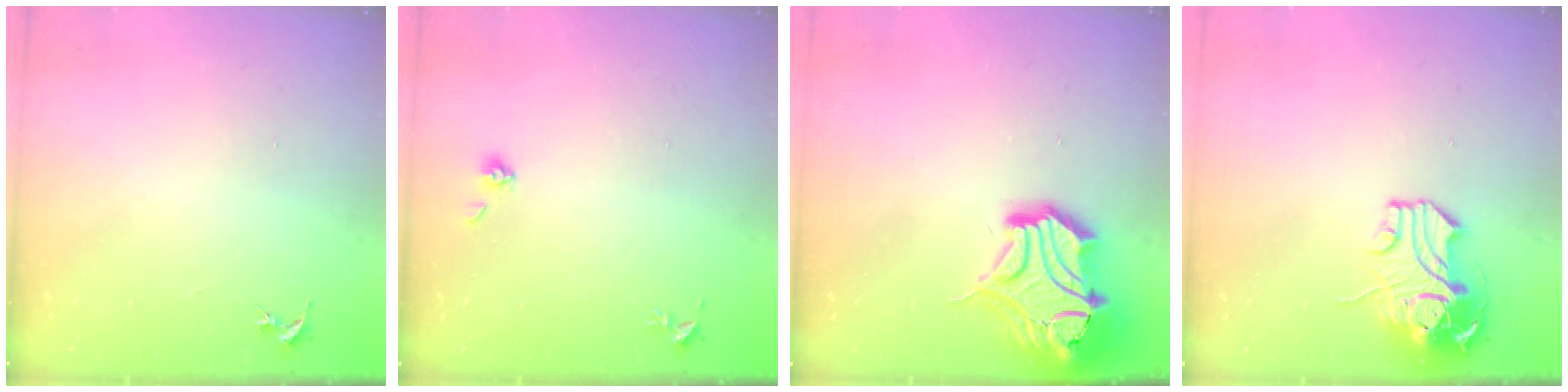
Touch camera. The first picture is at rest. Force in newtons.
{"total": 3.7, "press": 3.5, "slide": 1.4}
{"total": 19.2, "press": 18.9, "slide": 3.2}
{"total": 12.8, "press": 12.6, "slide": 2.3}